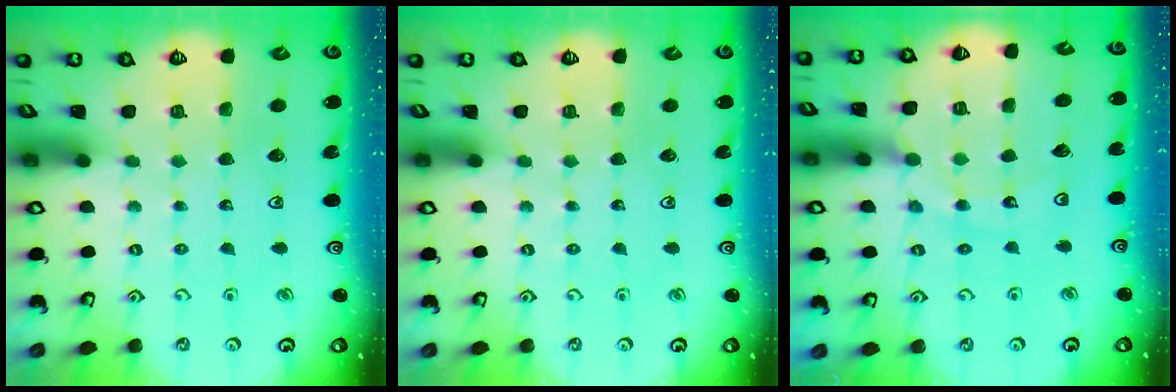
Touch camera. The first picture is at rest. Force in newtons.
{"total": 0.0}
{"total": 12.6, "press": 12.5, "slide": 1.6}